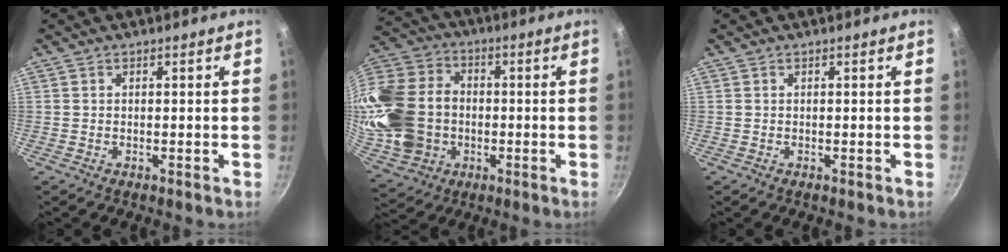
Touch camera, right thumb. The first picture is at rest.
{"total": 22.6, "force": [-1.7, 18.1, 13.5], "torque": [-0.276, 0.030, -0.020]}
{"total": 0.0}